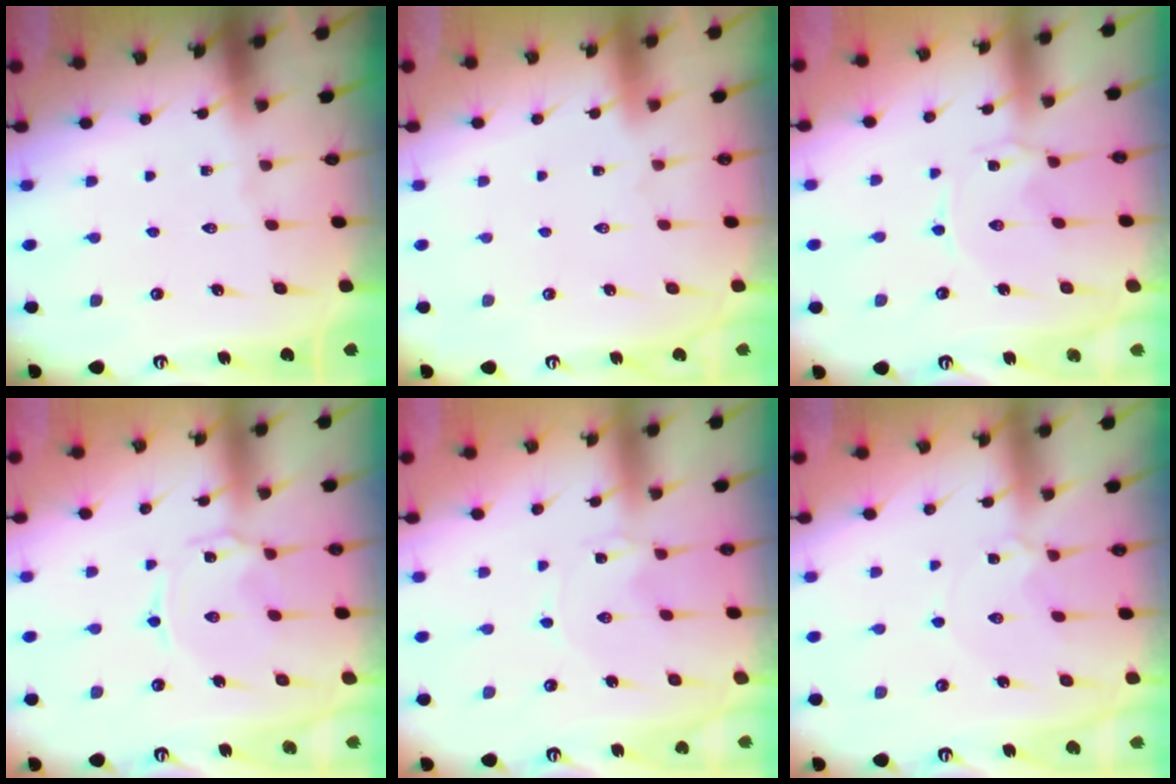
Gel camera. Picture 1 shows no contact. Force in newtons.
{"total": 1.6, "press": 1.6, "slide": 0.1}
{"total": 0.0}
{"total": 1.7, "press": 1.7, "slide": 0.4}
{"total": 0.0}
{"total": 2.3, "press": 2.3, "slide": 0.3}